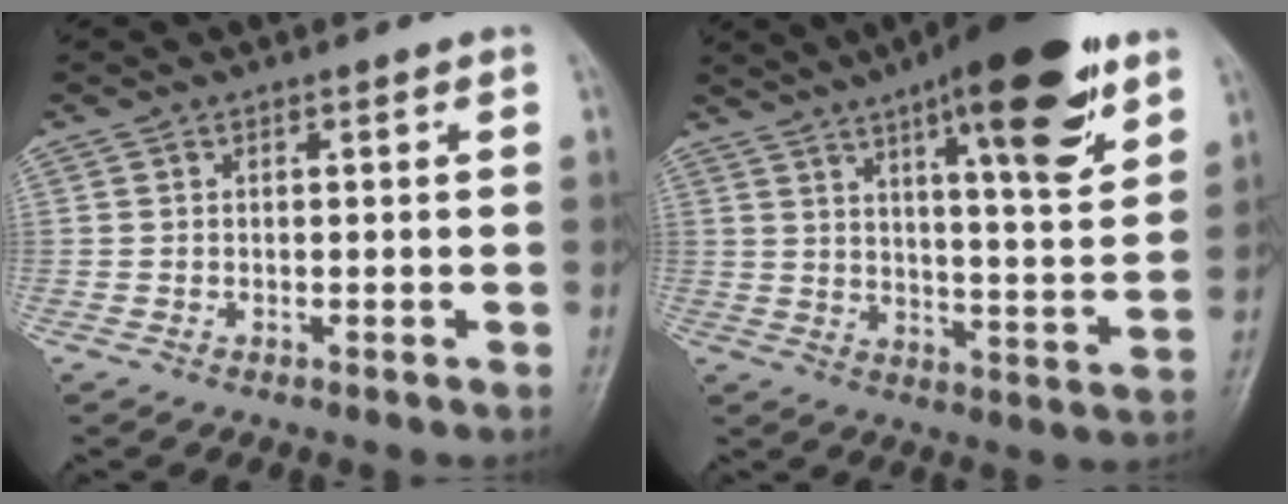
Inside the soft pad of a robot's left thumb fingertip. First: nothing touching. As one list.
[{"total": 20.9, "force": [12.0, 5.0, 16.4], "torque": [-0.218, -0.046, 0.177]}]